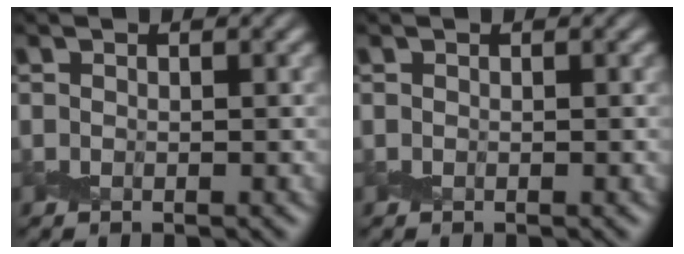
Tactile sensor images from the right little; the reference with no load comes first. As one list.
[{"total": 0.0}]